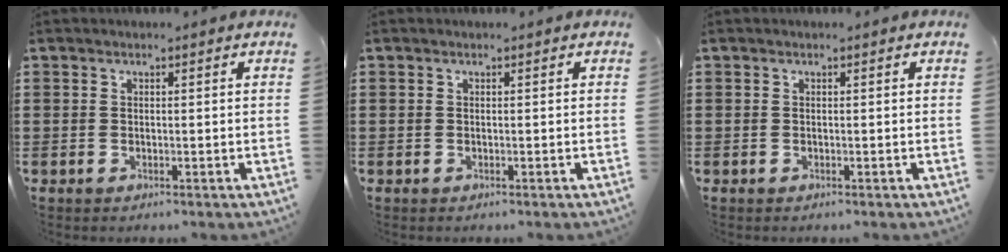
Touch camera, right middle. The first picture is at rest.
{"total": 0.0}
{"total": 0.0}